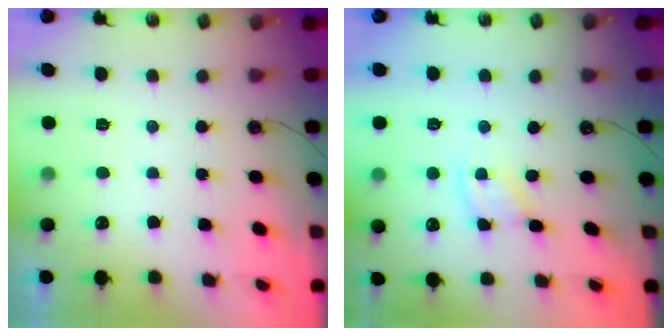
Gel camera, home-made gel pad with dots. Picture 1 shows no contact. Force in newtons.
{"total": 1.9, "press": 1.9, "slide": 0.3}